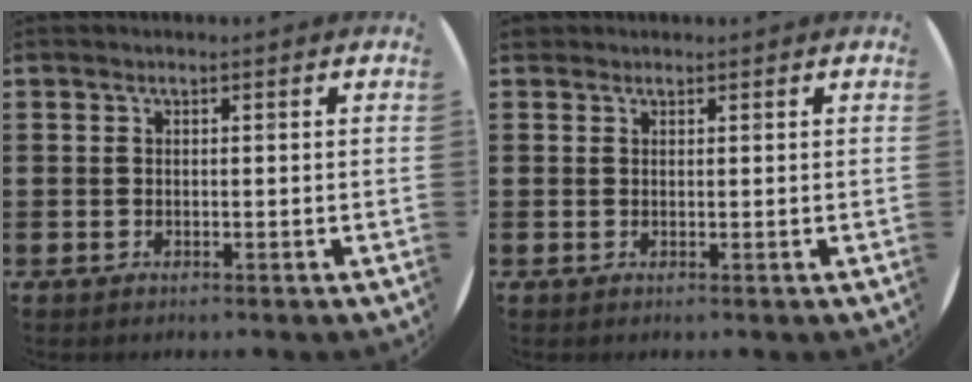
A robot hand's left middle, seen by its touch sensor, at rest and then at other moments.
{"total": 0.7, "force": [0.6, 0.3, 0.0], "torque": [0.007, -0.001, 0.011]}